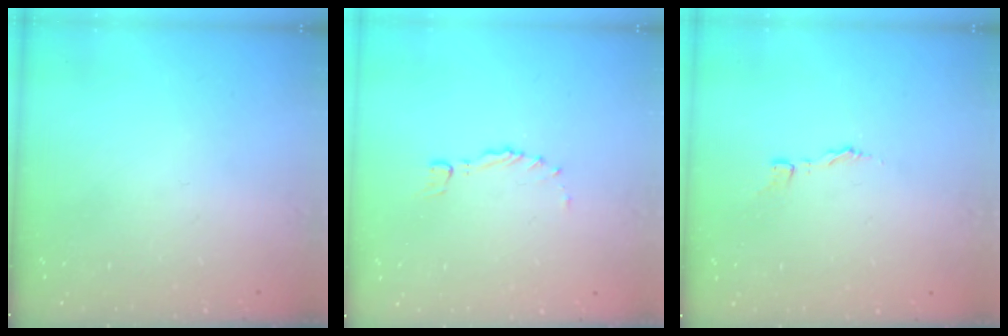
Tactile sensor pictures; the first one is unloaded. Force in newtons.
{"total": 0.0}
{"total": 2.9, "press": 2.9, "slide": 0.3}